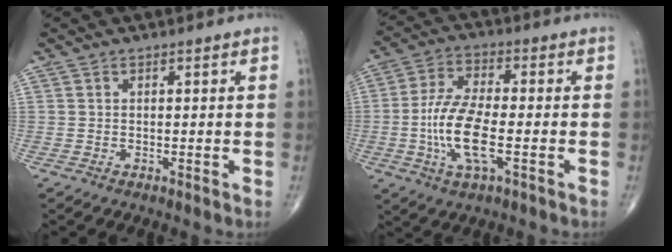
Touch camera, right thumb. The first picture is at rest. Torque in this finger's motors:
{"motor_torque": [2.32, 2.22, 1.27, -1.43, 0.59]}